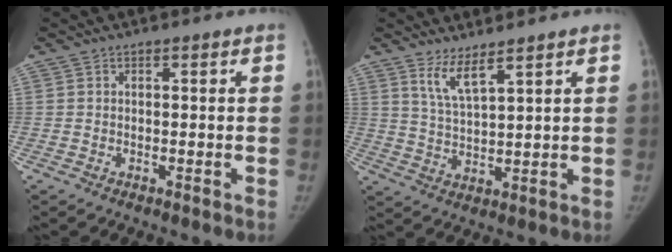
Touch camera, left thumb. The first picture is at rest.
{"total": 5.1, "force": [3.7, 0.7, 3.4], "torque": [-0.067, -0.035, 0.079]}